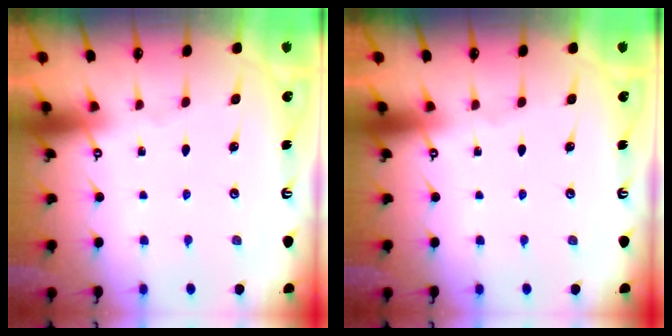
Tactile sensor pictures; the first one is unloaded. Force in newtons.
{"total": 0.0}